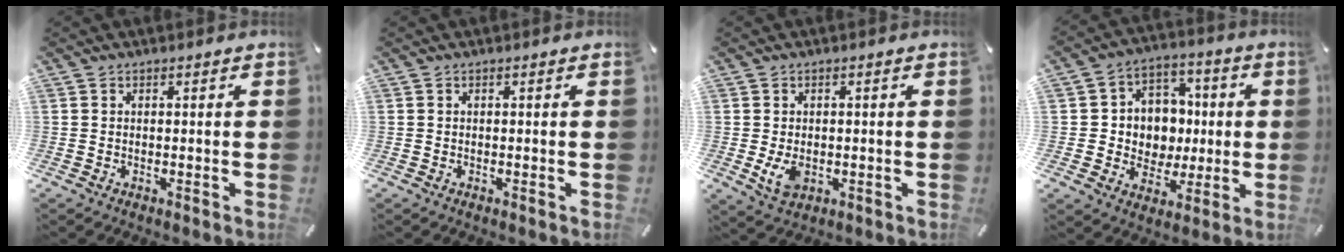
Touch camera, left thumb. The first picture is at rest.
{"total": 0.0}
{"total": 4.3, "force": [-0.7, 3.0, 3.0], "torque": [-0.063, -0.006, -0.015]}
{"total": 10.2, "force": [-0.3, 10.0, 1.8], "torque": [-0.028, 0.001, 0.005]}